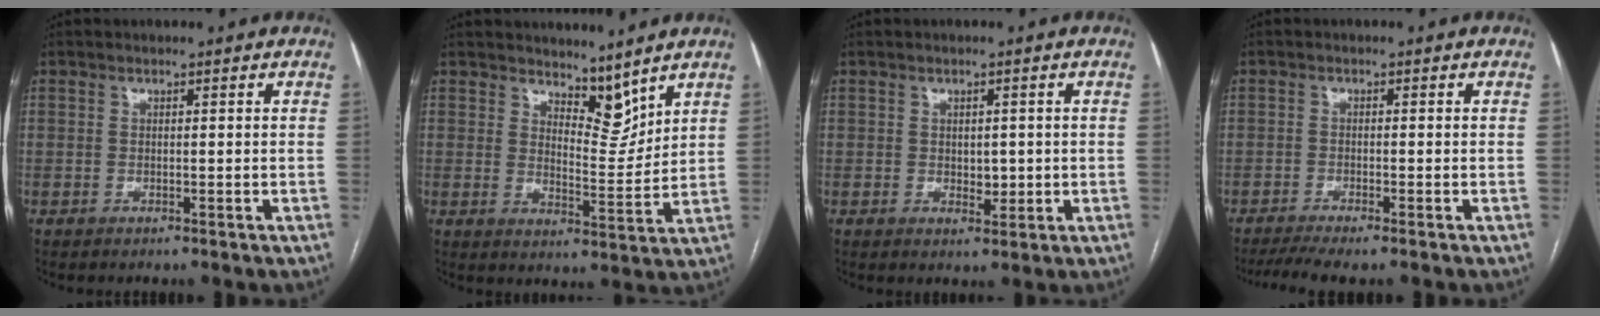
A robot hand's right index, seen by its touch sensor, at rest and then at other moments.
{"total": 5.7, "force": [4.9, 2.0, 2.2], "torque": [-0.030, -0.009, 0.089]}
{"total": 2.6, "force": [0.0, 1.6, 2.0], "torque": [-0.025, -0.003, 0.006]}
{"total": 5.4, "force": [-4.2, 0.1, 3.4], "torque": [-0.055, -0.010, -0.069]}